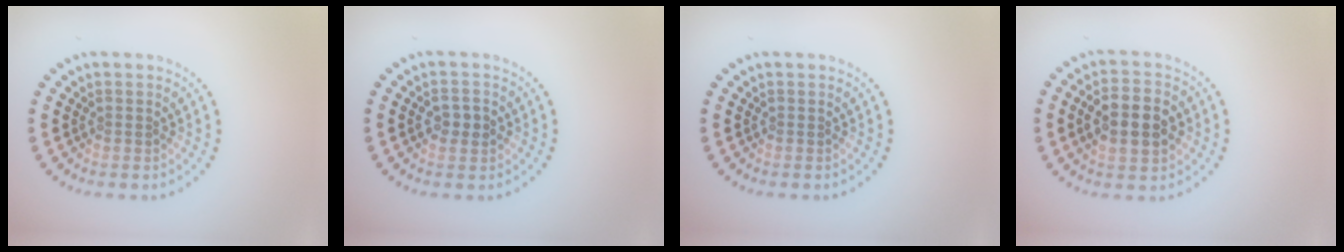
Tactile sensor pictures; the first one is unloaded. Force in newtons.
{"total": 1.9, "press": 1.9, "slide": 0.1}
{"total": 0.0}
{"total": 5.1, "press": 5.1, "slide": 0.4}